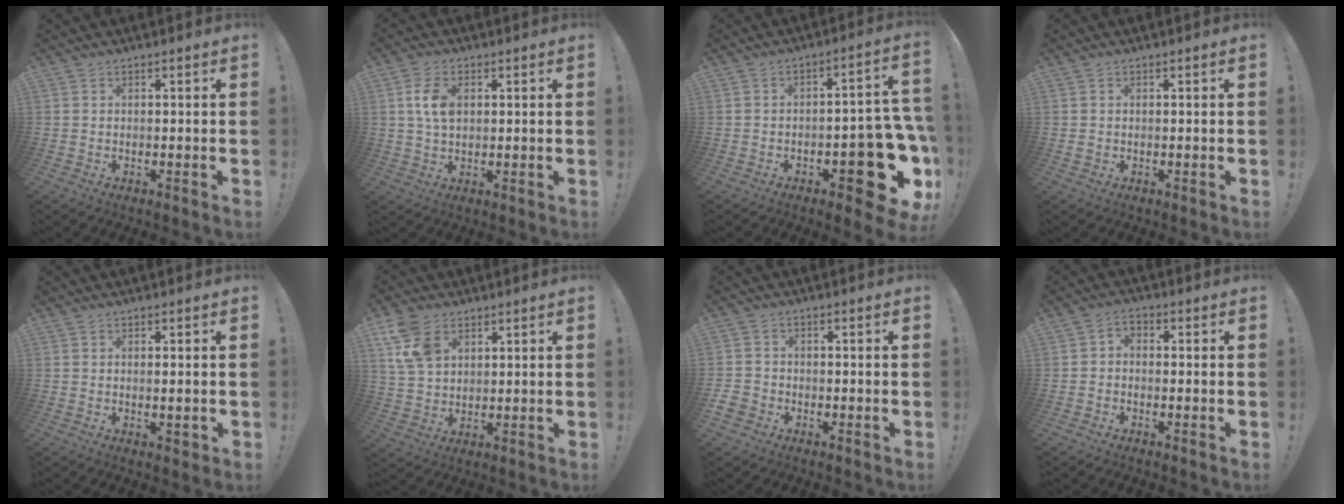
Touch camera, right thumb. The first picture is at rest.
{"total": 7.4, "force": [1.5, 4.8, 5.4], "torque": [-0.094, -0.003, 0.024]}
{"total": 17.5, "force": [-7.2, 7.0, 14.4], "torque": [-0.144, 0.042, -0.100]}
{"total": 0.6, "force": [-0.1, 0.6, 0.1], "torque": [-0.008, 0.005, 0.000]}
{"total": 1.7, "force": [0.3, 0.6, 1.6], "torque": [-0.011, -0.005, 0.003]}
{"total": 10.4, "force": [5.1, 6.9, 5.8], "torque": [-0.124, -0.006, 0.101]}
{"total": 3.4, "force": [-2.1, 2.4, 1.1], "torque": [-0.029, 0.003, -0.042]}
{"total": 2.5, "force": [-1.7, 1.3, 1.2], "torque": [-0.018, 0.007, -0.032]}